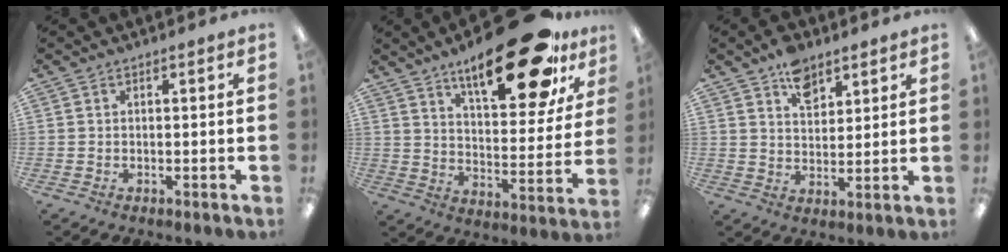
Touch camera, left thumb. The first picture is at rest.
{"total": 23.4, "force": [15.8, 8.1, 15.2], "torque": [-0.221, -0.093, 0.255]}
{"total": 7.6, "force": [5.0, 4.5, 3.5], "torque": [-0.045, -0.022, 0.087]}